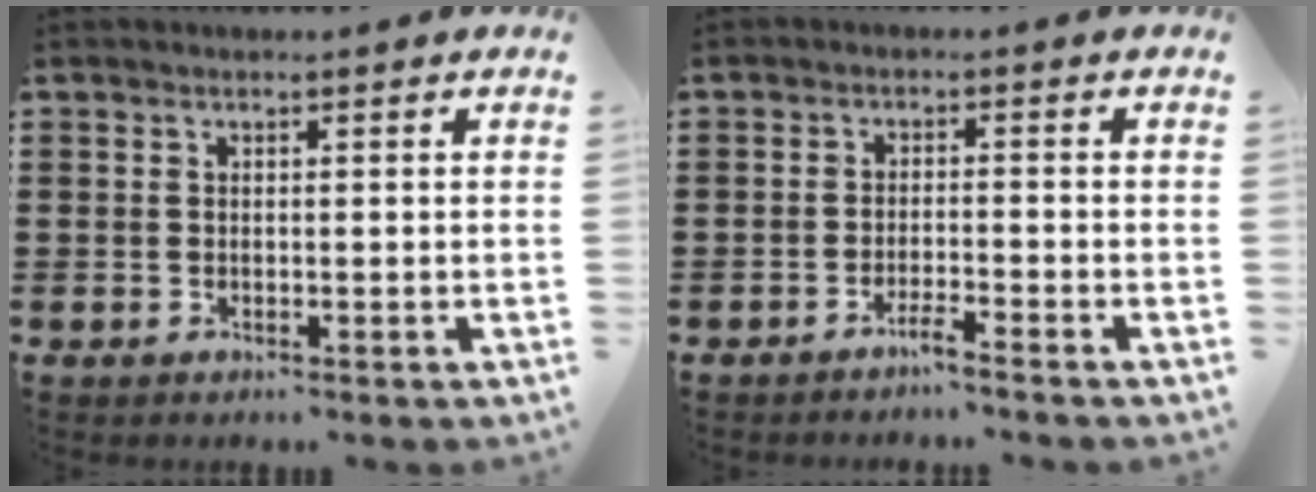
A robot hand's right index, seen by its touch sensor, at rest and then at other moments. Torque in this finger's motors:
{"motor_torque": [-0.12, 0.17, 0.00, 0.00]}